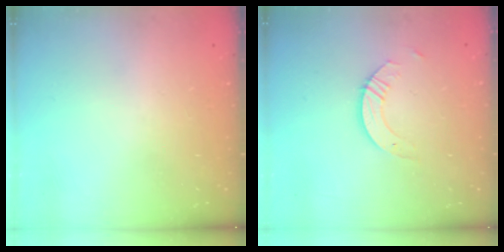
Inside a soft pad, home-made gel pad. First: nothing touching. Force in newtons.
{"total": 3.8, "press": 3.7, "slide": 0.4}